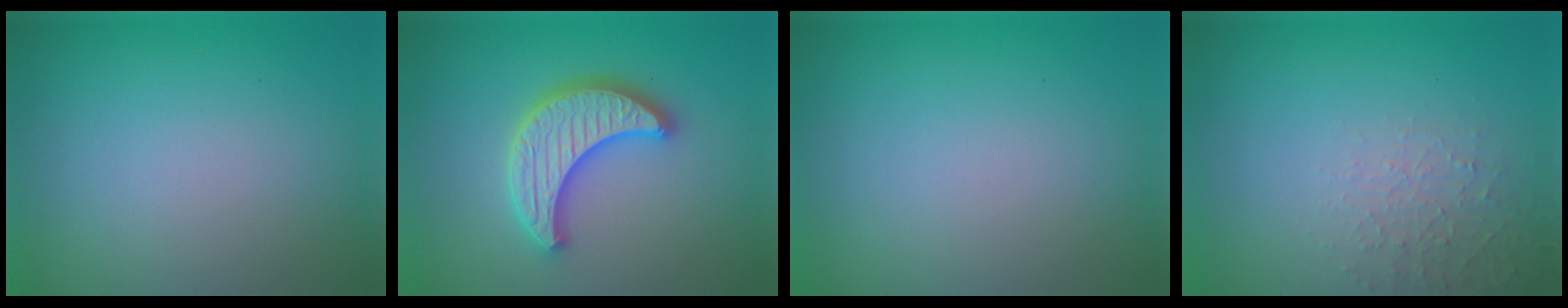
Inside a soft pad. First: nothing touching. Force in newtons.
{"total": 5.4, "press": 5.3, "slide": 1.0}
{"total": 0.0}
{"total": 2.1, "press": 2.0, "slide": 0.5}